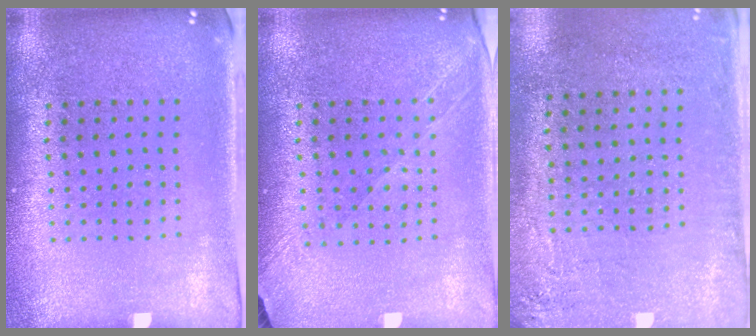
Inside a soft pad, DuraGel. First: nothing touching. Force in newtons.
{"total": 1.3, "press": 1.2, "slide": 0.6}
{"total": 2.7, "press": 2.3, "slide": 1.4}